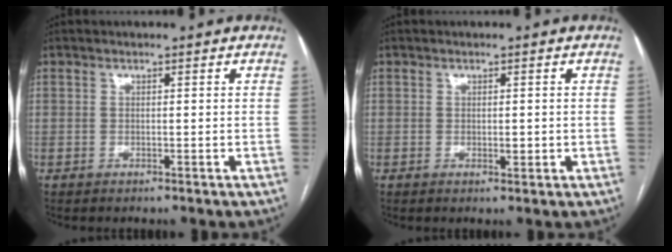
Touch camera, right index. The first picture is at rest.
{"total": 1.3, "force": [-0.1, 0.6, 1.1], "torque": [-0.016, 0.000, 0.004]}